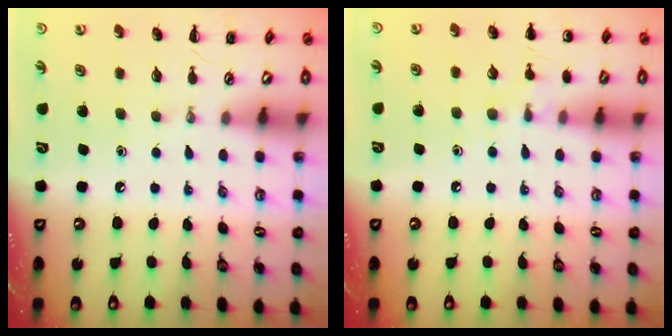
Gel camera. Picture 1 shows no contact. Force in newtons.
{"total": 7.5, "press": 7.2, "slide": 2.2}